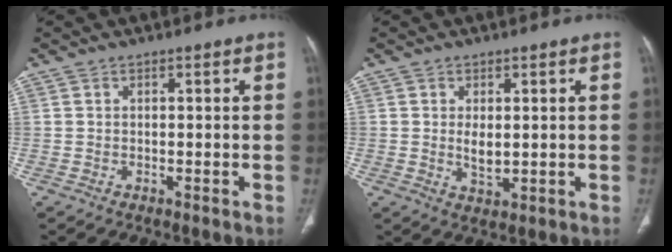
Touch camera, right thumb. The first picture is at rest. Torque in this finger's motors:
{"motor_torque": [2.62, 2.38, 0.88, -1.05, 0.22]}